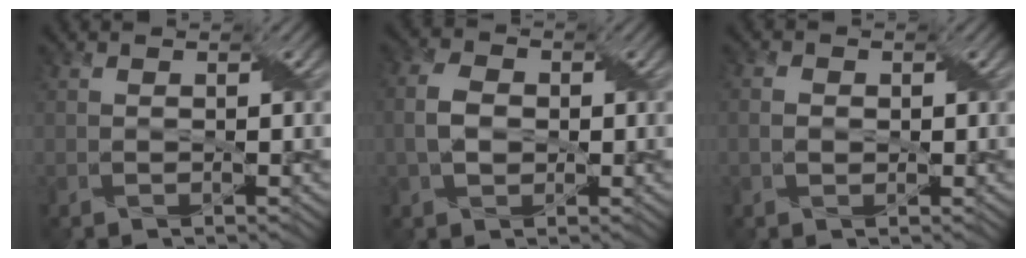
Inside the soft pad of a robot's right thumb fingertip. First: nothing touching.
{"total": 4.2, "force": [-0.2, 3.0, 2.9], "torque": [-0.071, 0.004, -0.008]}
{"total": 1.8, "force": [-0.1, 1.5, 1.1], "torque": [-0.026, 0.000, -0.002]}